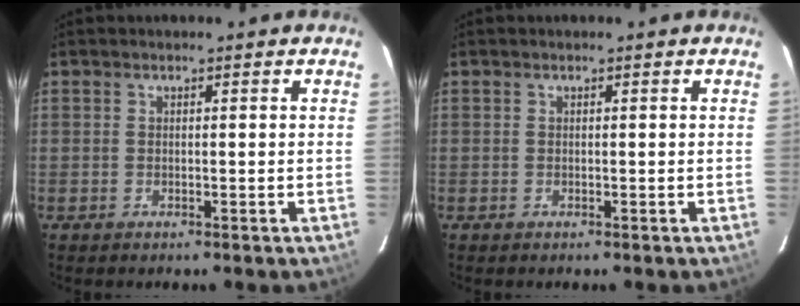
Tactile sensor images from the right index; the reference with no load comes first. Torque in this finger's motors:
{"motor_torque": [0.05, 0.05, 0.01, 0.00]}